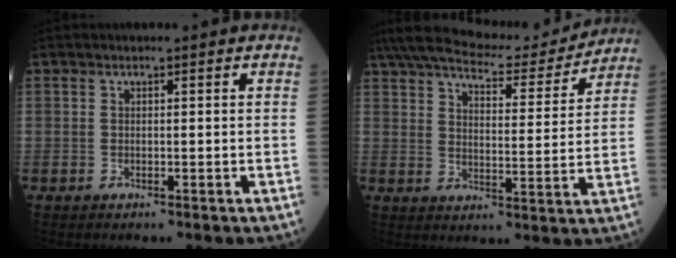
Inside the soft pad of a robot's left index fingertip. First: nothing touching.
{"total": 18.3, "force": [16.4, 3.9, 7.2], "torque": [-0.124, 0.011, 0.234]}